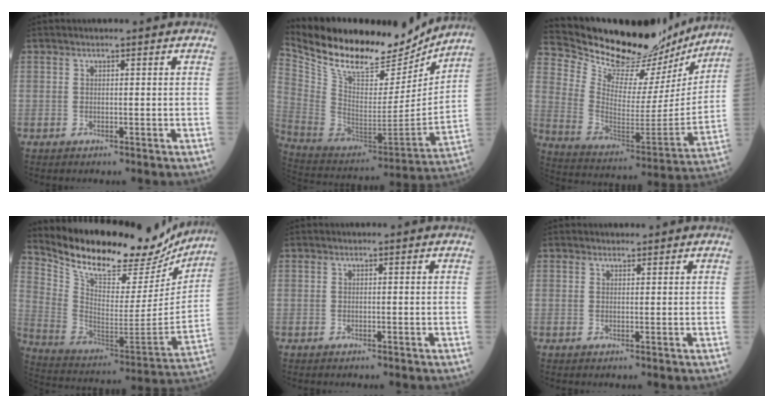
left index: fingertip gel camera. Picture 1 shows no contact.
{"total": 24.4, "force": [20.6, 6.9, 11.1], "torque": [-0.210, -0.019, 0.334]}
{"total": 24.9, "force": [22.5, 6.8, 8.1], "torque": [-0.137, -0.041, 0.328]}
{"total": 24.9, "force": [21.6, 7.6, 9.7], "torque": [-0.171, -0.030, 0.321]}
{"total": 0.0}
{"total": 0.7, "force": [0.6, 0.3, -0.1], "torque": [-0.001, -0.004, 0.006]}